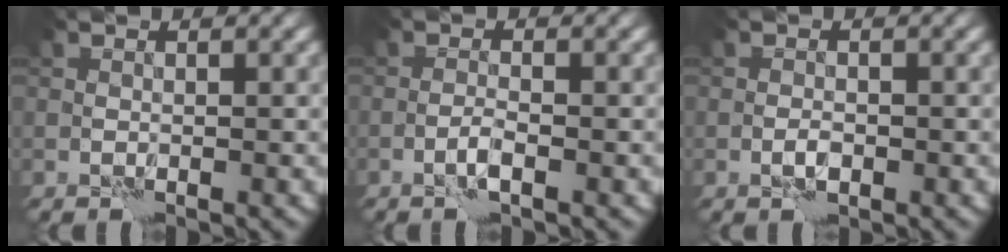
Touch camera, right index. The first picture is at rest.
{"total": 1.1, "force": [-0.5, -0.1, 1.0], "torque": [-0.019, 0.003, -0.012]}
{"total": 0.9, "force": [-0.3, 0.4, 0.7], "torque": [-0.013, 0.000, -0.008]}